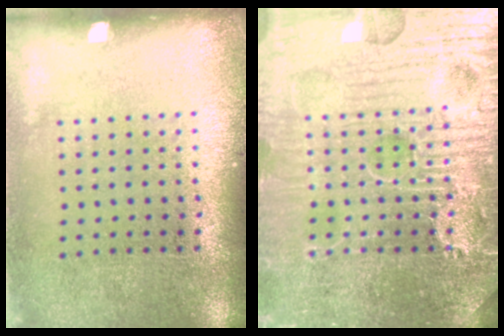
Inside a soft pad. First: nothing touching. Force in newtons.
{"total": 7.6, "press": 7.6, "slide": 0.9}